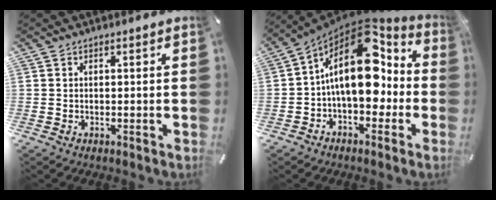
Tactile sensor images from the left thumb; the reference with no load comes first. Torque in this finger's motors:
{"motor_torque": [1.61, 3.40, 2.73, -0.04, 0.35]}